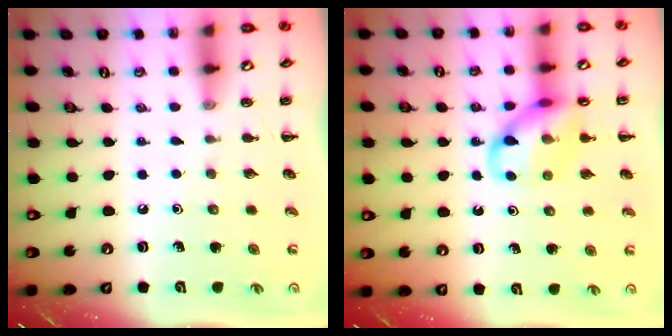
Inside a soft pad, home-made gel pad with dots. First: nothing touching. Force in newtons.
{"total": 12.1, "press": 11.9, "slide": 1.7}